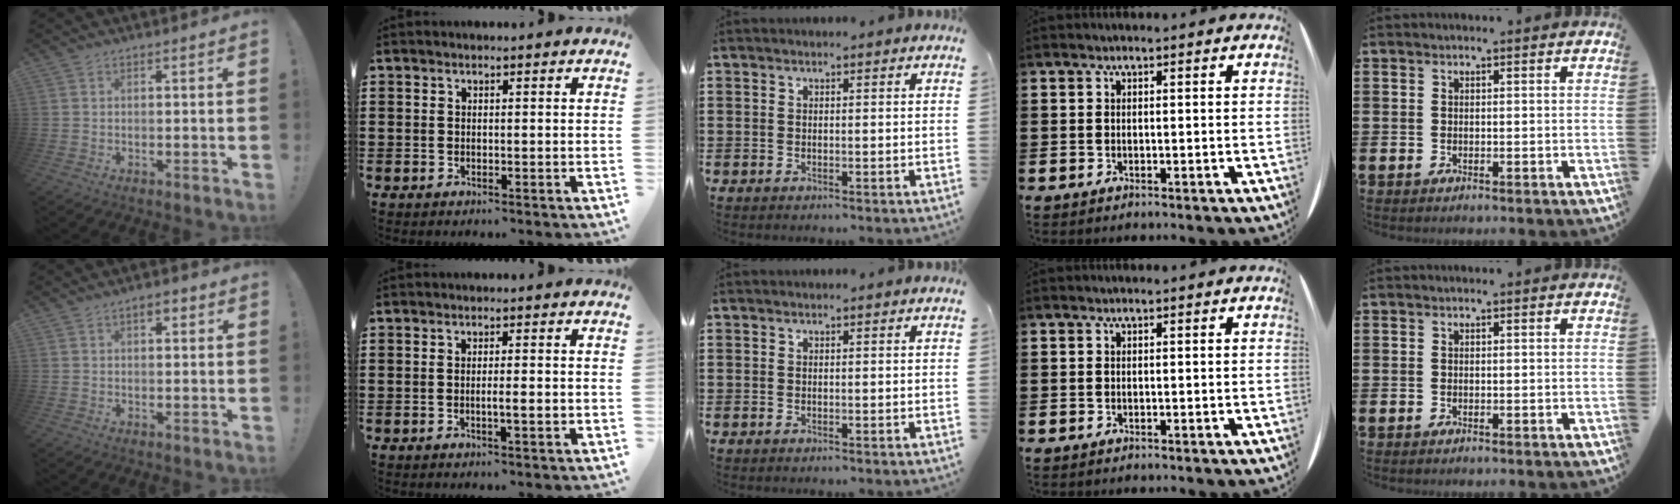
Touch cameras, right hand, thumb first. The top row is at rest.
{"thumb": {"total": 2.8, "force": [1.2, 1.4, 2.0], "torque": [-0.023, -0.001, 0.017]}, "index": {"total": 2.7, "force": [-0.6, 0.2, 2.6], "torque": [-0.043, -0.003, -0.011]}}